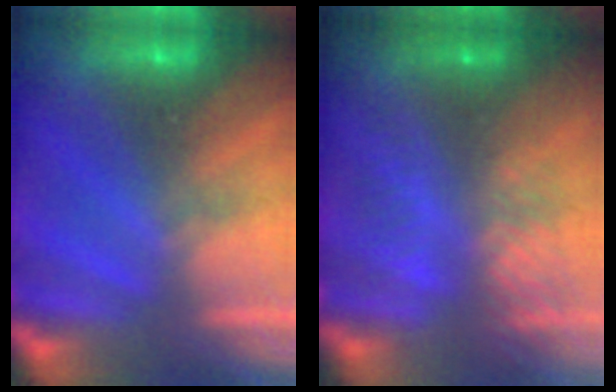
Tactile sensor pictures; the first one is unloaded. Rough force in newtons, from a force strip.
{"total": 9.3}